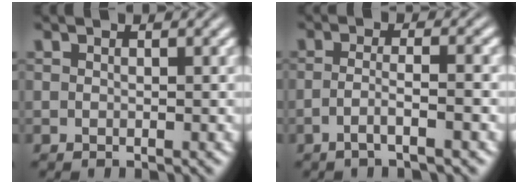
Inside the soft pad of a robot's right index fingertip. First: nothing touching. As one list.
[{"total": 2.6, "force": [-1.7, -0.8, 1.8], "torque": [-0.035, -0.011, -0.024]}]